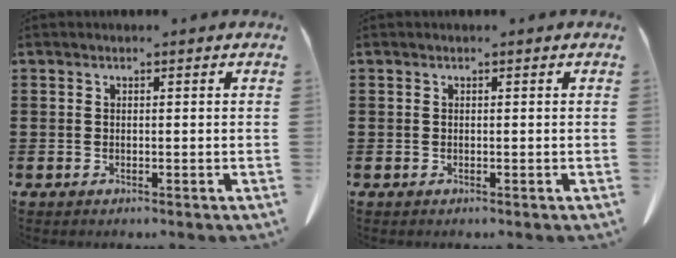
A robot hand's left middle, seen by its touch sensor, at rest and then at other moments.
{"total": 0.0}